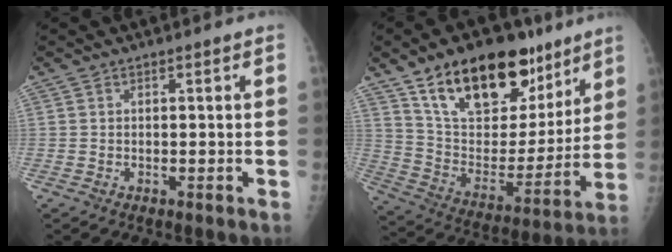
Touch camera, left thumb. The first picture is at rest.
{"total": 25.1, "force": [15.5, 12.9, 14.8], "torque": [-0.192, -0.051, 0.263]}